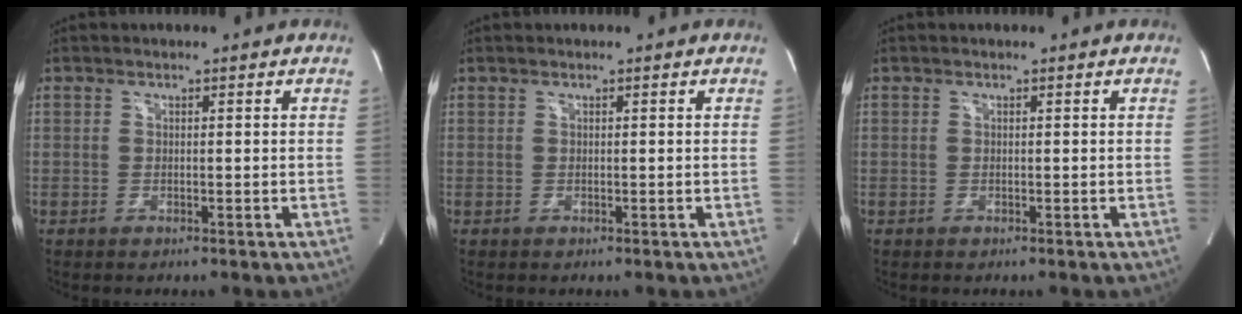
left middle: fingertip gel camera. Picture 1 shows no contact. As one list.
[{"total": 0.0}, {"total": 0.0}]